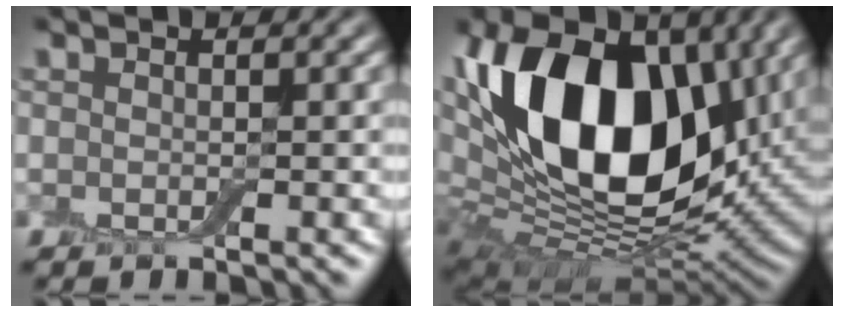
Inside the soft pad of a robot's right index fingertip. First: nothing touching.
{"total": 19.2, "force": [5.9, 11.7, 14.0], "torque": [-0.268, 0.019, 0.095]}